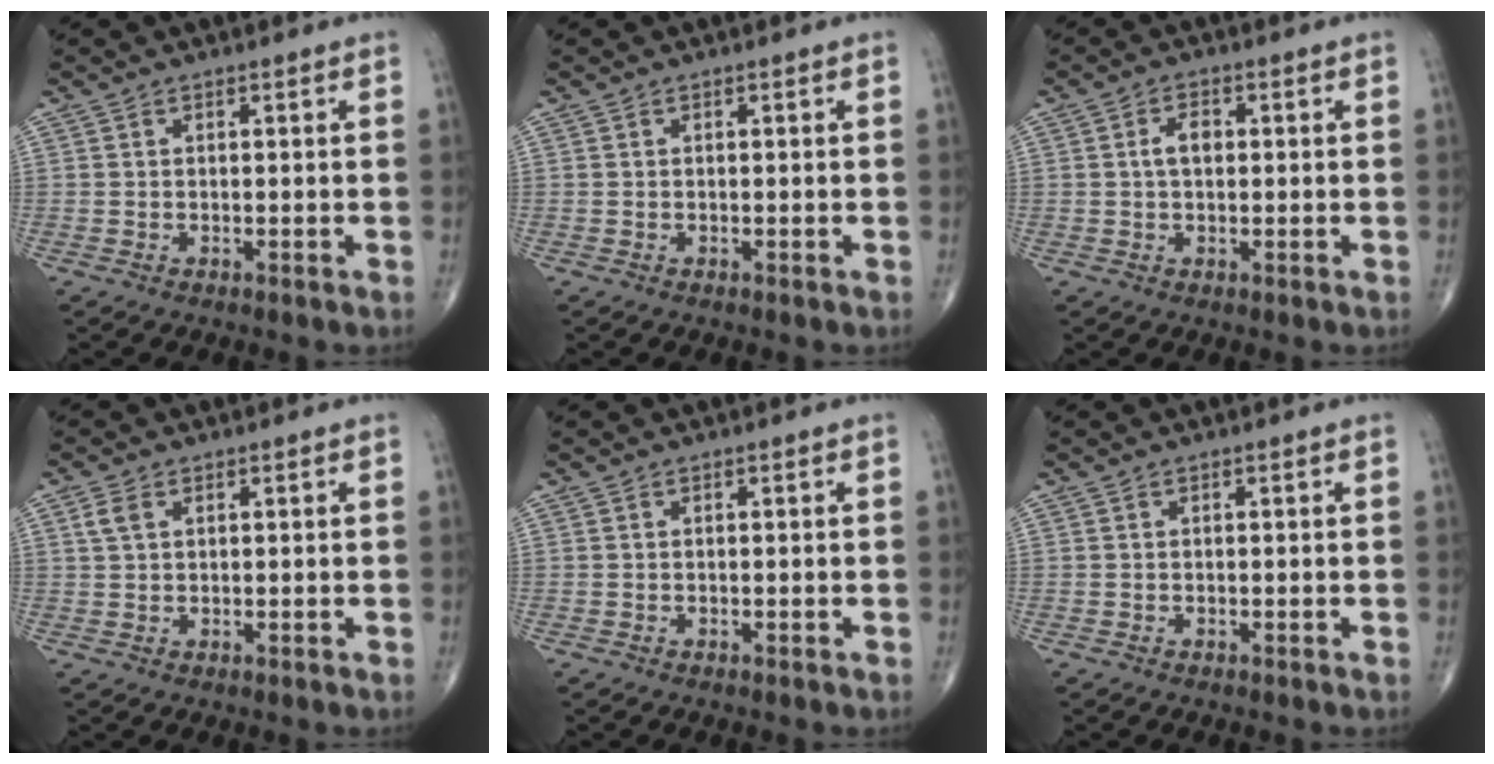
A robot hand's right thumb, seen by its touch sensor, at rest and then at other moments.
{"total": 0.0}
{"total": 3.3, "force": [0.4, 2.0, 2.6], "torque": [-0.045, 0.007, 0.003]}
{"total": 2.5, "force": [1.1, 1.6, 1.6], "torque": [-0.033, 0.006, 0.024]}
{"total": 0.0}
{"total": 0.0}